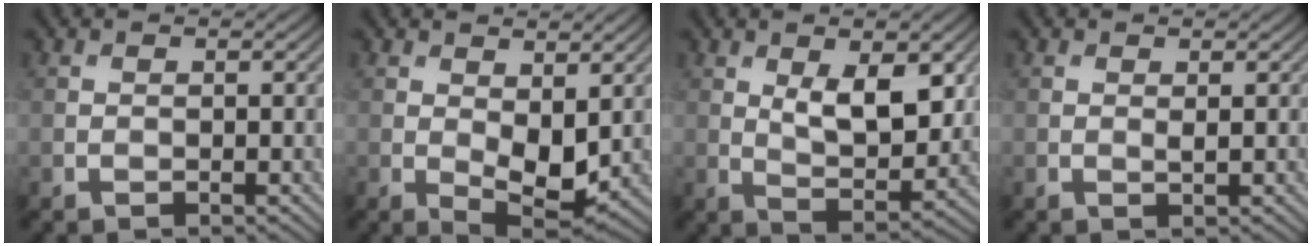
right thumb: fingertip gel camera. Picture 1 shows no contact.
{"total": 5.5, "force": [0.3, 2.9, 4.7], "torque": [-0.089, -0.012, 0.014]}
{"total": 7.4, "force": [2.5, 3.3, 6.2], "torque": [-0.105, -0.007, 0.047]}
{"total": 0.6, "force": [0.3, 0.1, 0.5], "torque": [-0.009, -0.003, 0.004]}